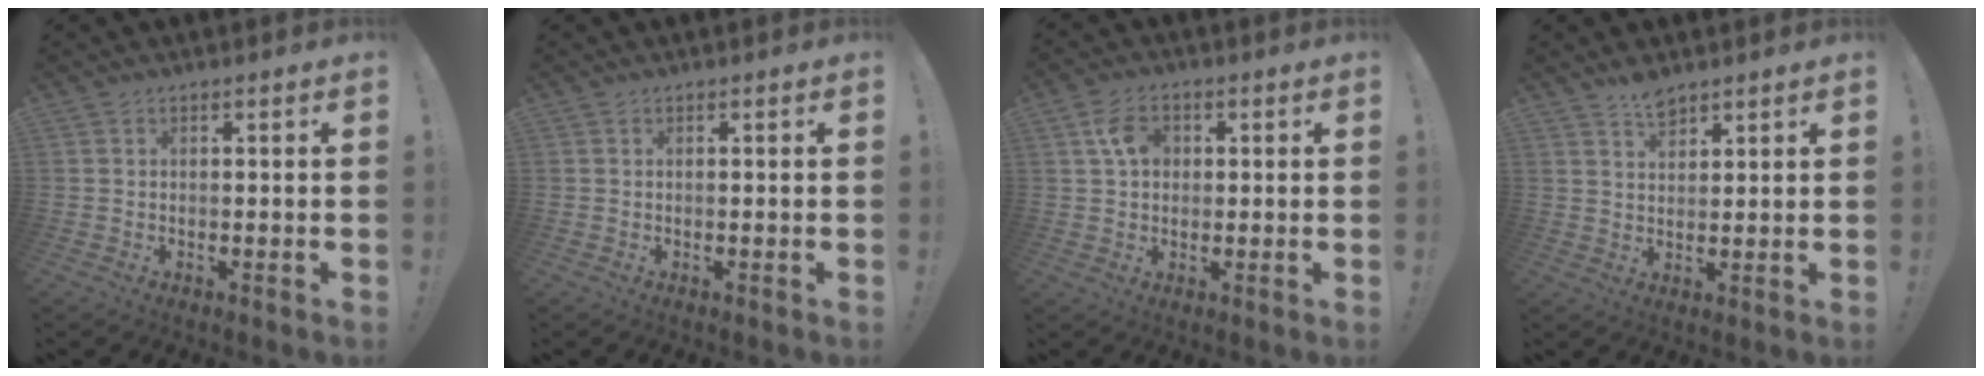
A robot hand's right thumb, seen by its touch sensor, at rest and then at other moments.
{"total": 0.0}
{"total": 7.0, "force": [1.9, 4.9, 4.6], "torque": [-0.078, 0.010, 0.038]}
{"total": 4.8, "force": [3.9, 2.1, 1.9], "torque": [-0.022, -0.026, 0.068]}